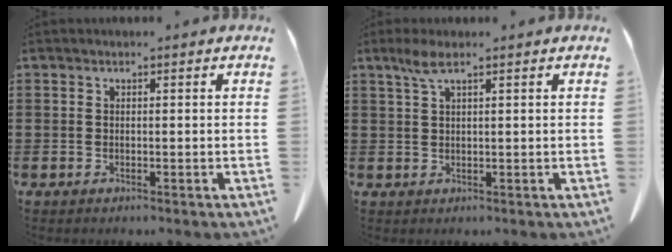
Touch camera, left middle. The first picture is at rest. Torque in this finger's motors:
{"motor_torque": [1.05, -0.08, 0.08, 0.06]}